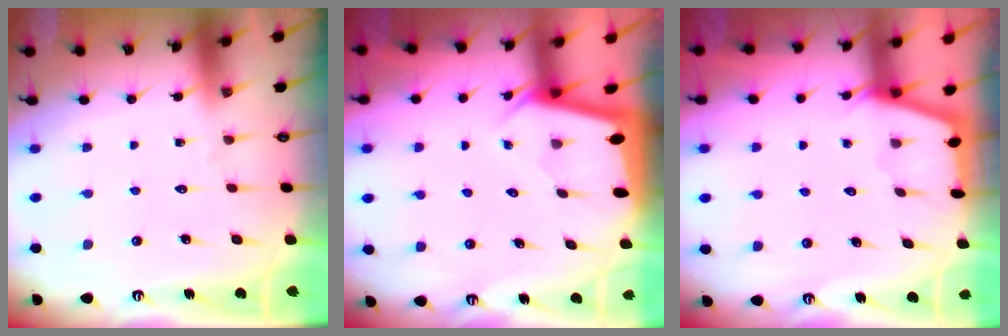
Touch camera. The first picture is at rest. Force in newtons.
{"total": 1.9, "press": 1.9, "slide": 0.1}
{"total": 1.8, "press": 1.8, "slide": 0.2}